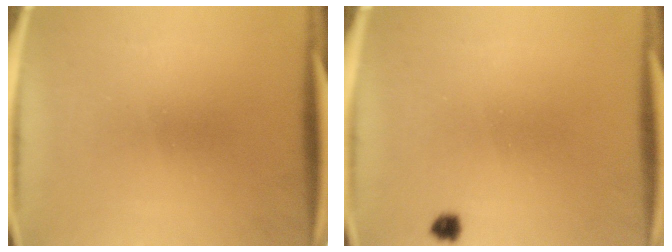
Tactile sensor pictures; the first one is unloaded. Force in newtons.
{"total": 1.4}